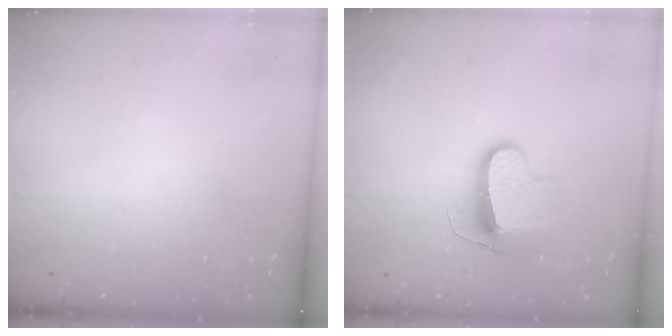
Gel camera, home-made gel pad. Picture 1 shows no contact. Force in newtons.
{"total": 9.9, "press": 9.9, "slide": 0.2}